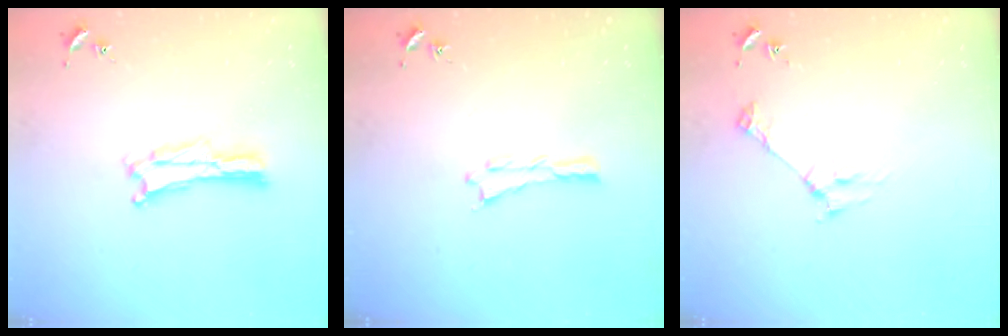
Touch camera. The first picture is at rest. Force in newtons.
{"total": 0.0}
{"total": 2.8, "press": 2.8, "slide": 0.3}